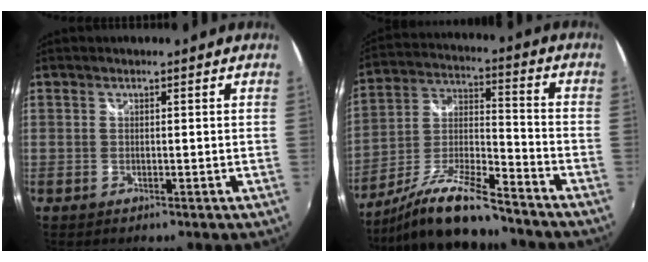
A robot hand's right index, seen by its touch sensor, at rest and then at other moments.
{"total": 10.7, "force": [-9.3, 0.4, 5.3], "torque": [-0.115, 0.001, -0.176]}